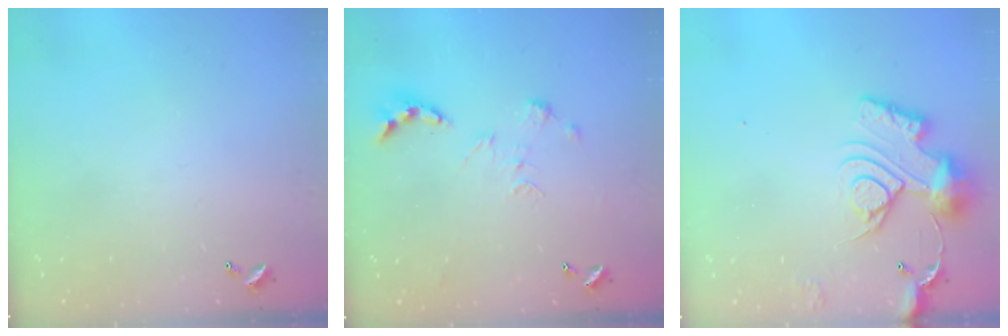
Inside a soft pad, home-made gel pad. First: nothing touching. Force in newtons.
{"total": 0.0}
{"total": 13.9, "press": 13.8, "slide": 1.6}